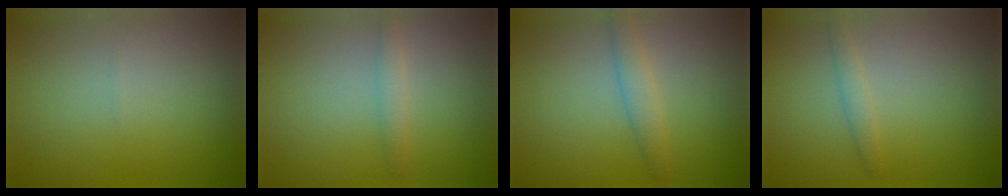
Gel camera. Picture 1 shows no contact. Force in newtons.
{"total": 1.3, "press": 1.3, "slide": 0.0}
{"total": 1.9, "press": 1.9, "slide": 0.1}
{"total": 1.2, "press": 1.2, "slide": 0.0}